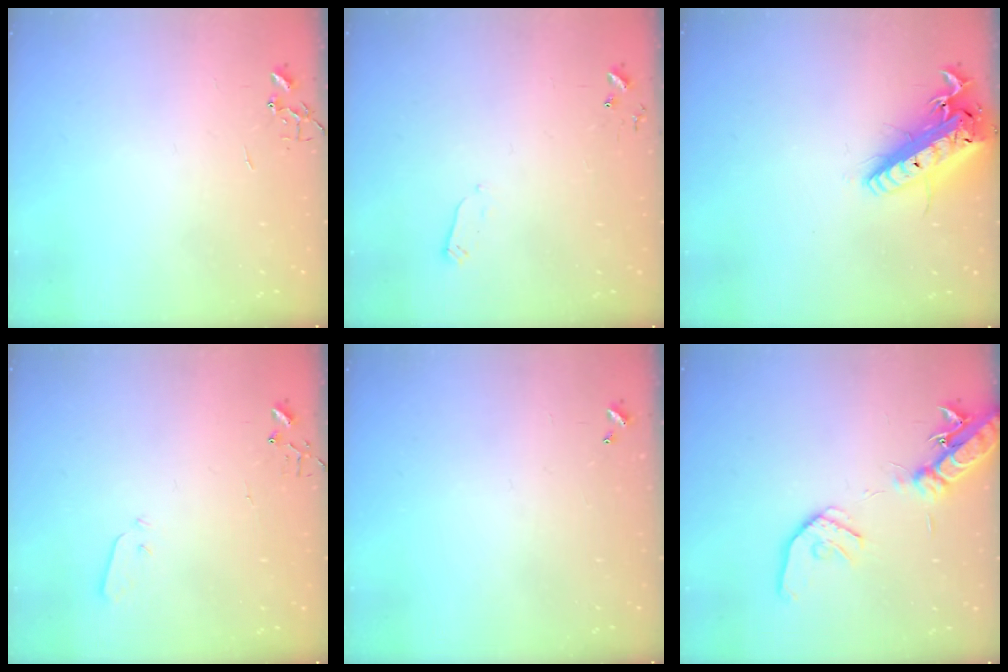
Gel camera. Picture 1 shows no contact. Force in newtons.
{"total": 2.4, "press": 2.4, "slide": 0.4}
{"total": 20.4, "press": 20.0, "slide": 4.2}
{"total": 3.4, "press": 3.3, "slide": 0.7}
{"total": 0.0}
{"total": 16.5, "press": 16.2, "slide": 2.9}